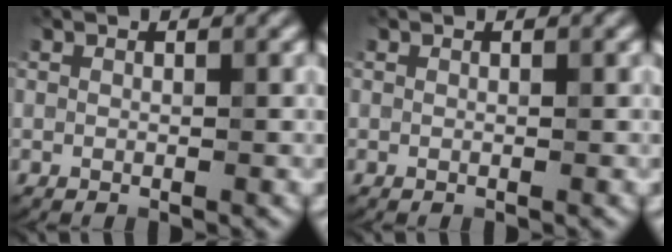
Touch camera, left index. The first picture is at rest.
{"total": 0.0}